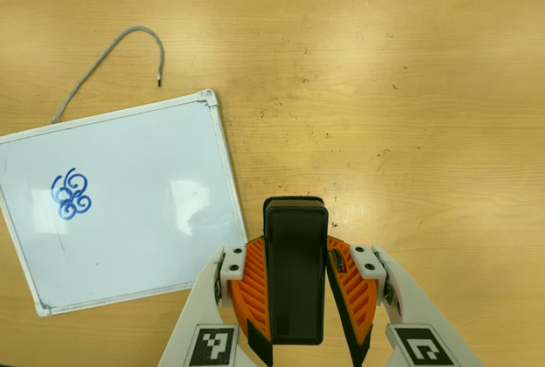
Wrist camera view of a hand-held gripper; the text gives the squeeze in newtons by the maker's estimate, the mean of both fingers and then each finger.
{"total": 5.9, "left": 4.7, "right": 7.1}